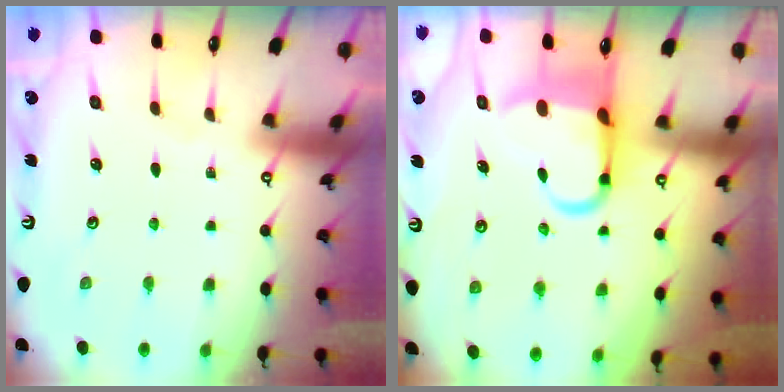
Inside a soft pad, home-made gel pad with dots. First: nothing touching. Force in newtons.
{"total": 9.8, "press": 9.4, "slide": 2.9}